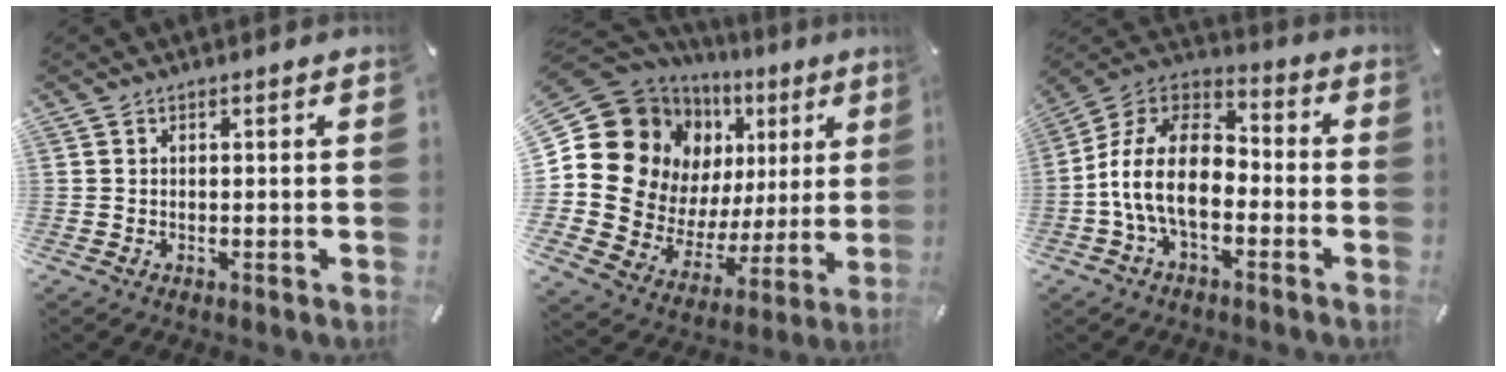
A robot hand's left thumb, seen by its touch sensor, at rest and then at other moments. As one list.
[{"total": 18.5, "force": [7.7, 14.7, 8.4], "torque": [-0.153, -0.065, 0.158]}, {"total": 14.9, "force": [-5.2, 8.6, 10.9], "torque": [-0.229, 0.024, -0.096]}]